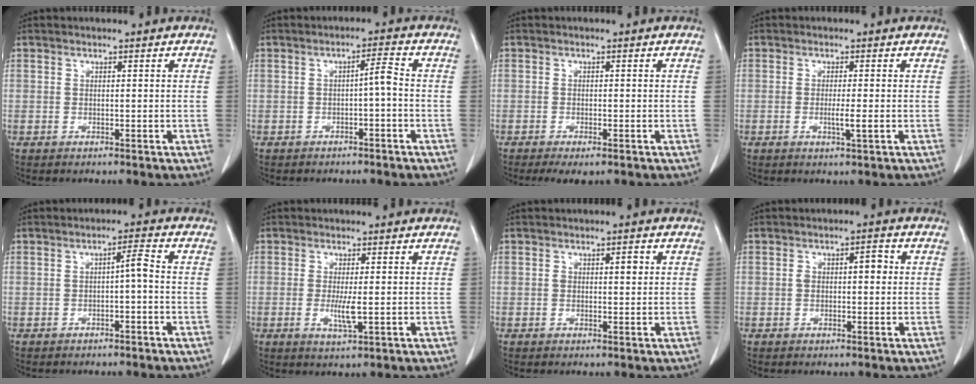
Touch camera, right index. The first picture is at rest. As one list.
[{"total": 2.6, "force": [-0.8, 0.0, 2.4], "torque": [-0.037, 0.006, -0.014]}, {"total": 3.2, "force": [-2.2, 0.9, 2.2], "torque": [-0.034, -0.007, -0.031]}, {"total": 2.3, "force": [-0.5, -0.2, 2.3], "torque": [-0.041, -0.006, -0.006]}, {"total": 2.5, "force": [-0.7, 0.1, 2.4], "torque": [-0.037, 0.006, -0.011]}, {"total": 3.3, "force": [-0.4, 0.3, 3.3], "torque": [-0.063, -0.007, -0.003]}, {"total": 2.0, "force": [0.5, 0.8, 1.8], "torque": [-0.030, 0.004, 0.011]}, {"total": 3.3, "force": [0.4, 1.5, 3.0], "torque": [-0.053, 0.017, 0.011]}]